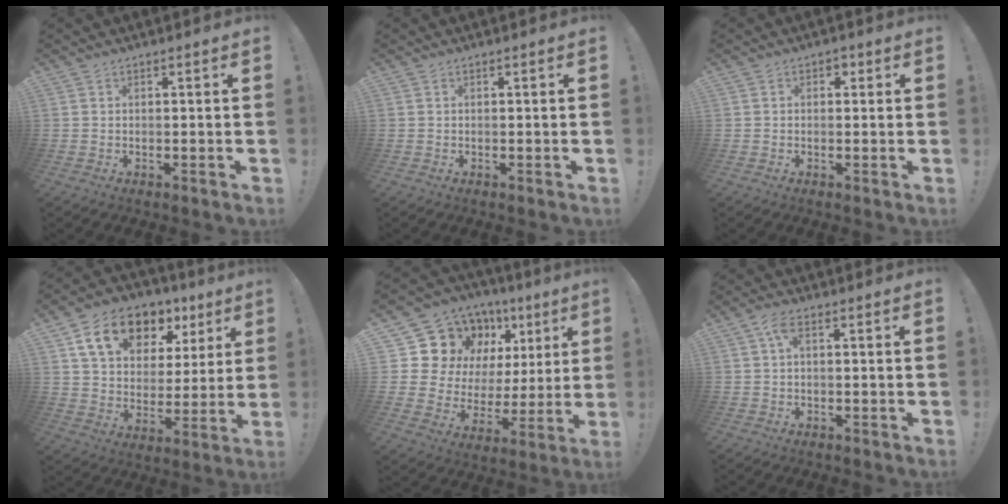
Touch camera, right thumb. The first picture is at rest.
{"total": 0.0}
{"total": 1.7, "force": [0.2, 1.4, 0.9], "torque": [-0.003, 0.000, -0.002]}
{"total": 16.7, "force": [9.1, 10.7, 9.0], "torque": [-0.144, -0.035, 0.168]}
{"total": 15.3, "force": [9.3, 10.5, 6.1], "torque": [-0.093, -0.073, 0.195]}
{"total": 3.5, "force": [0.7, 1.2, 3.2], "torque": [-0.055, 0.003, 0.009]}